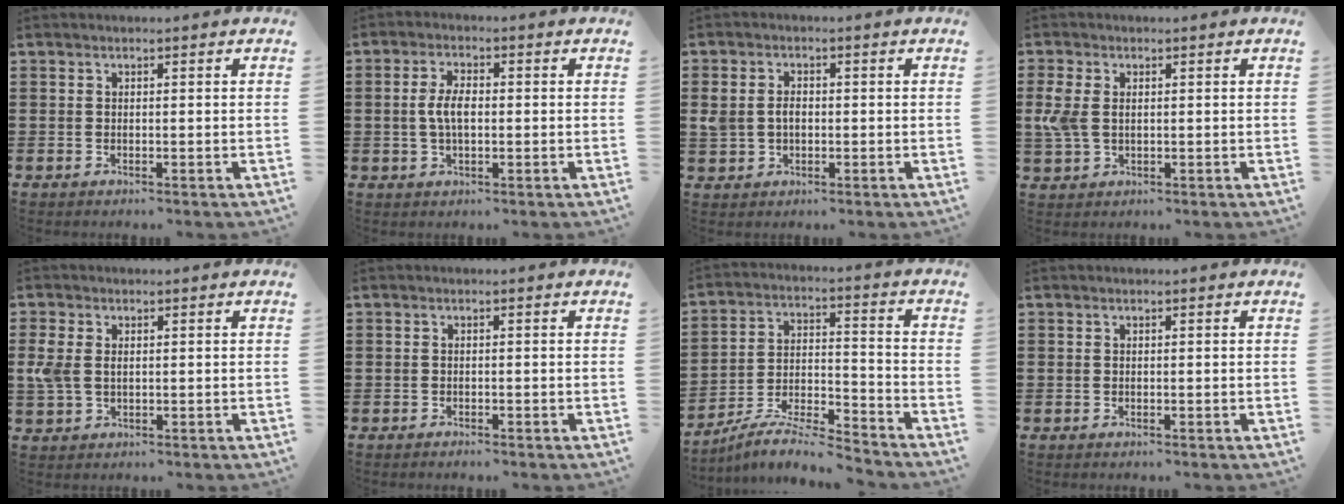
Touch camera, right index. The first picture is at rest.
{"total": 4.5, "force": [-0.1, 2.0, 4.0], "torque": [-0.090, 0.001, -0.009]}
{"total": 2.8, "force": [0.0, 2.1, 1.8], "torque": [-0.045, 0.006, -0.003]}
{"total": 4.0, "force": [0.5, 2.5, 3.1], "torque": [-0.085, 0.000, 0.004]}
{"total": 3.1, "force": [0.5, 1.9, 2.4], "torque": [-0.064, 0.001, 0.006]}
{"total": 0.6, "force": [-0.6, 0.0, 0.1], "torque": [-0.004, -0.003, -0.012]}
{"total": 7.5, "force": [-7.1, 0.3, 2.4], "torque": [-0.048, 0.002, -0.140]}
{"total": 0.0}